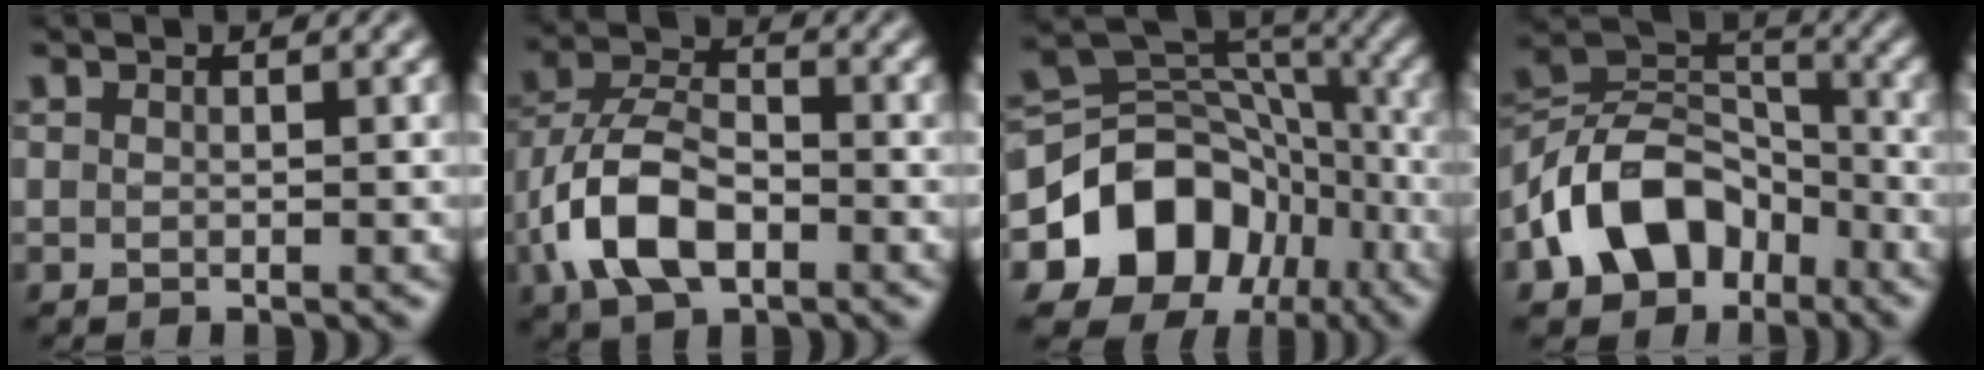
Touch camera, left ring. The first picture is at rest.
{"total": 7.3, "force": [-3.0, 3.9, 5.3], "torque": [-0.111, 0.004, -0.067]}
{"total": 13.0, "force": [-5.2, 10.2, 6.2], "torque": [-0.121, 0.004, -0.096]}
{"total": 9.2, "force": [-4.4, 6.5, 4.7], "torque": [-0.080, 0.009, -0.104]}